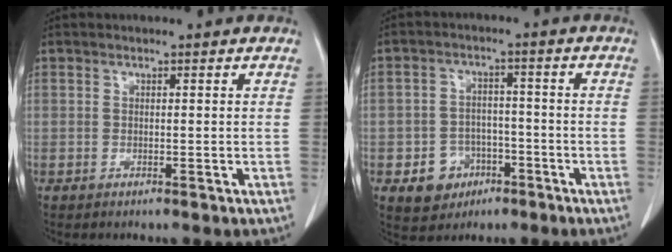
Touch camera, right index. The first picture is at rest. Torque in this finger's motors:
{"motor_torque": [-0.11, -0.06, -0.36, -0.17]}